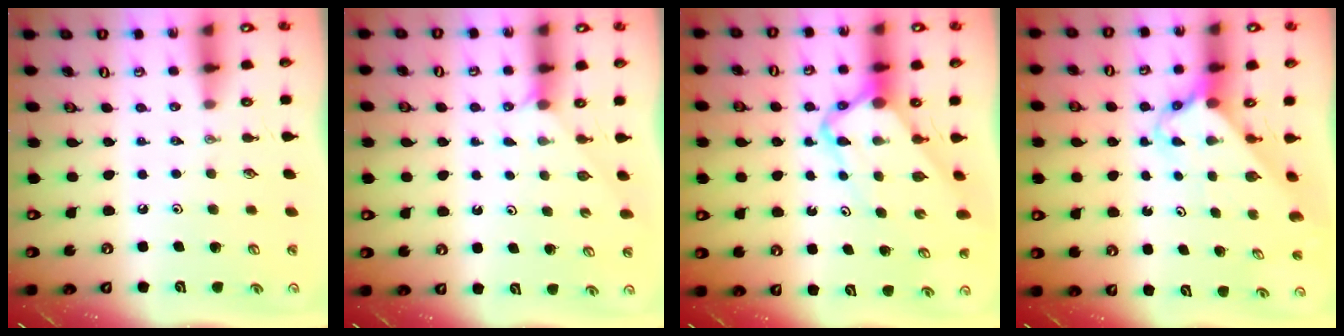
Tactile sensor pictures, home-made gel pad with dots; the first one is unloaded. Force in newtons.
{"total": 1.9, "press": 1.9, "slide": 0.3}
{"total": 6.1, "press": 6.1, "slide": 0.5}
{"total": 2.8, "press": 2.8, "slide": 0.2}